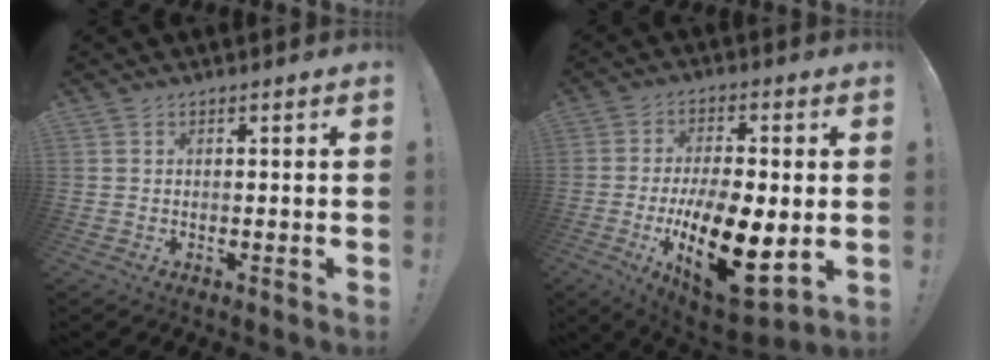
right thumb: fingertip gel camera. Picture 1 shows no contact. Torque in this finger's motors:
{"motor_torque": [0.18, 0.96, 1.56, -1.21, 0.52]}